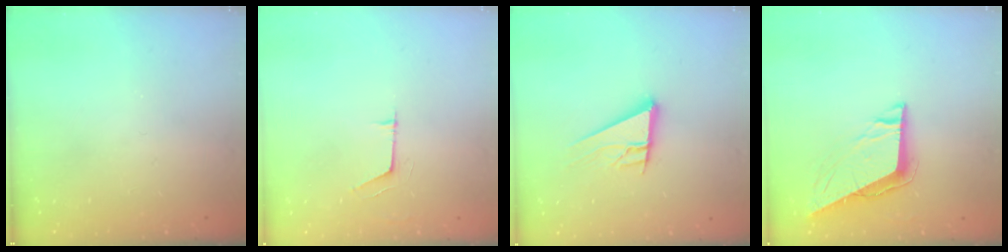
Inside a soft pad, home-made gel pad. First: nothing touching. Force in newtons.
{"total": 4.4, "press": 4.3, "slide": 0.7}
{"total": 13.1, "press": 12.7, "slide": 3.4}
{"total": 9.2, "press": 8.9, "slide": 2.2}